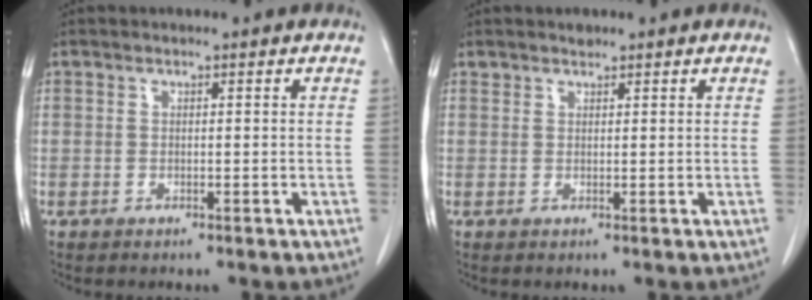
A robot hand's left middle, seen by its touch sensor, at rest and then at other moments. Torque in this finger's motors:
{"motor_torque": [0.25, -0.21, -0.04, 0.01]}